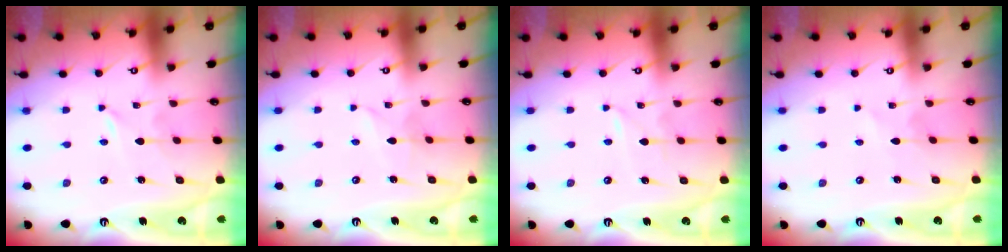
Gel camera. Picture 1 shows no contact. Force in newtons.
{"total": 1.7, "press": 1.7, "slide": 0.1}
{"total": 0.0}
{"total": 1.5, "press": 1.4, "slide": 0.2}